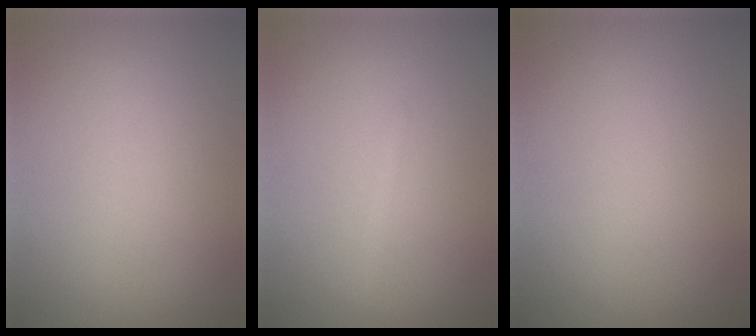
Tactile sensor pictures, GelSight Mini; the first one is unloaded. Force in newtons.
{"total": 1.0, "press": 1.0, "slide": 0.0}
{"total": 0.0}